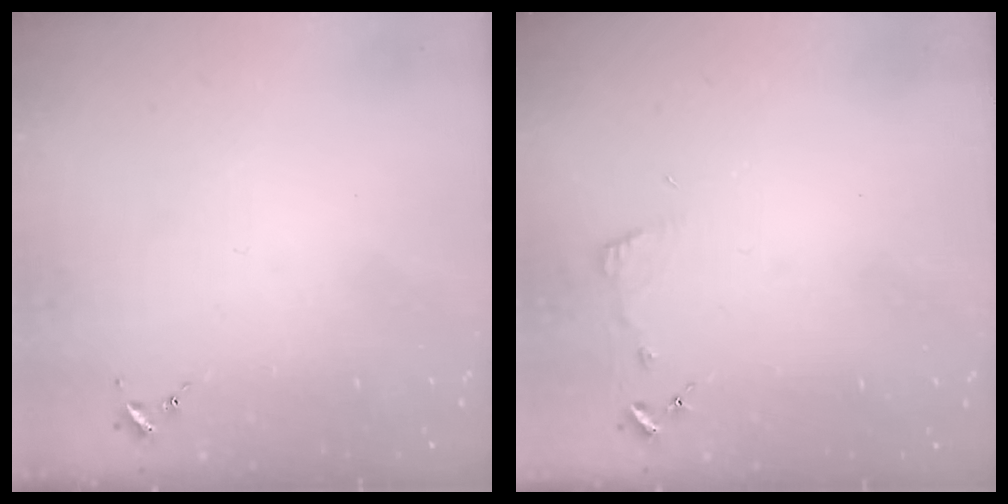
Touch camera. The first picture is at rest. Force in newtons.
{"total": 2.9, "press": 2.9, "slide": 0.3}